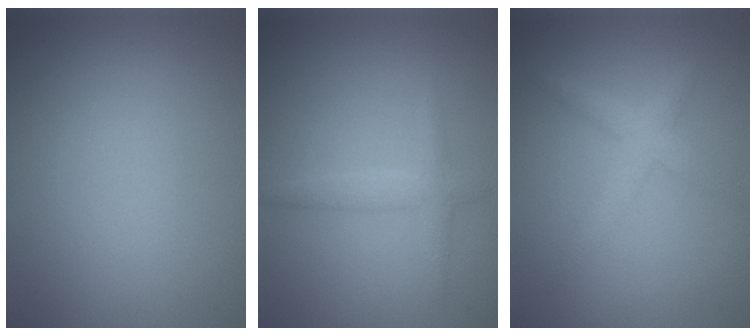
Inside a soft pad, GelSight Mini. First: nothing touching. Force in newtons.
{"total": 1.8, "press": 1.8, "slide": 0.1}
{"total": 2.5, "press": 2.5, "slide": 0.1}